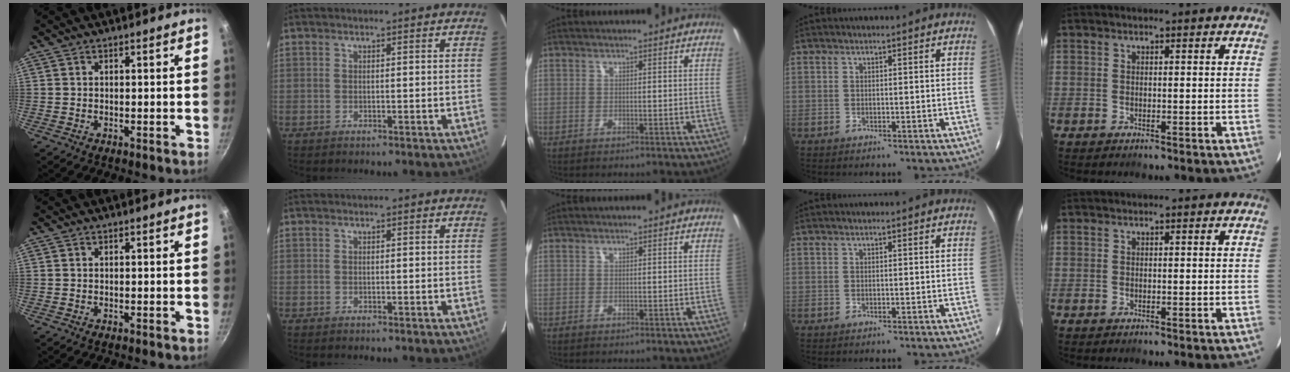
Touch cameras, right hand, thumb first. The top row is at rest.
{}